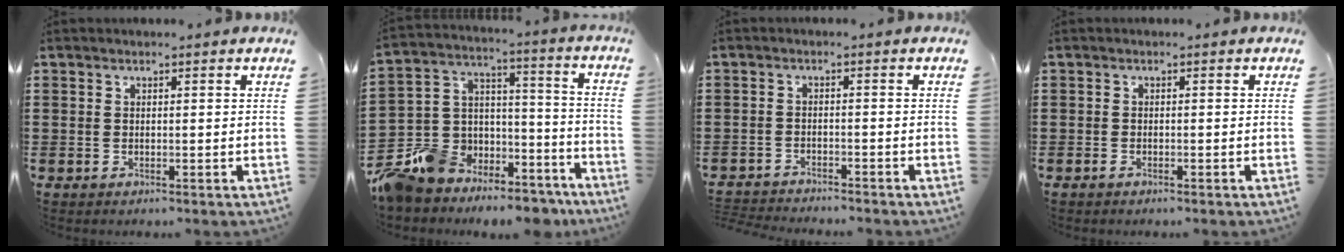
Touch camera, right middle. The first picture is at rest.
{"total": 9.3, "force": [-7.7, 5.2, 0.0], "torque": [-0.036, 0.009, -0.148]}
{"total": 2.6, "force": [-2.6, 0.2, -0.2], "torque": [-0.003, 0.000, -0.056]}
{"total": 0.6, "force": [-0.5, 0.1, 0.3], "torque": [-0.008, -0.004, -0.009]}